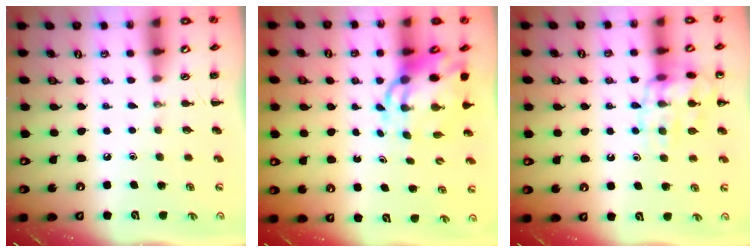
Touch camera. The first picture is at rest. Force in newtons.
{"total": 8.1, "press": 7.7, "slide": 2.3}
{"total": 13.3, "press": 13.3, "slide": 1.1}